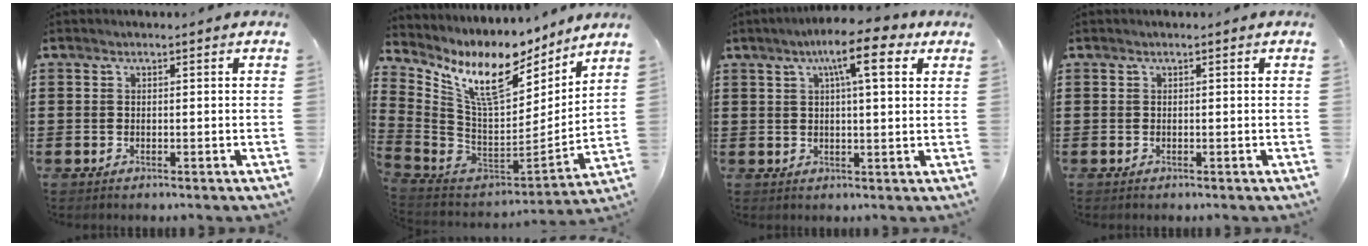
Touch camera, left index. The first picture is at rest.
{"total": 12.0, "force": [7.3, 4.1, 8.6], "torque": [-0.195, -0.046, 0.125]}
{"total": 8.6, "force": [4.5, 1.6, 7.1], "torque": [-0.118, -0.004, 0.067]}
{"total": 0.0}